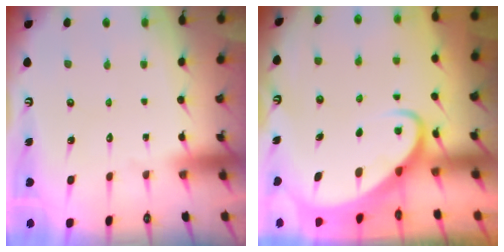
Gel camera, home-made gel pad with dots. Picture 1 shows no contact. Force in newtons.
{"total": 3.4, "press": 3.4, "slide": 0.4}